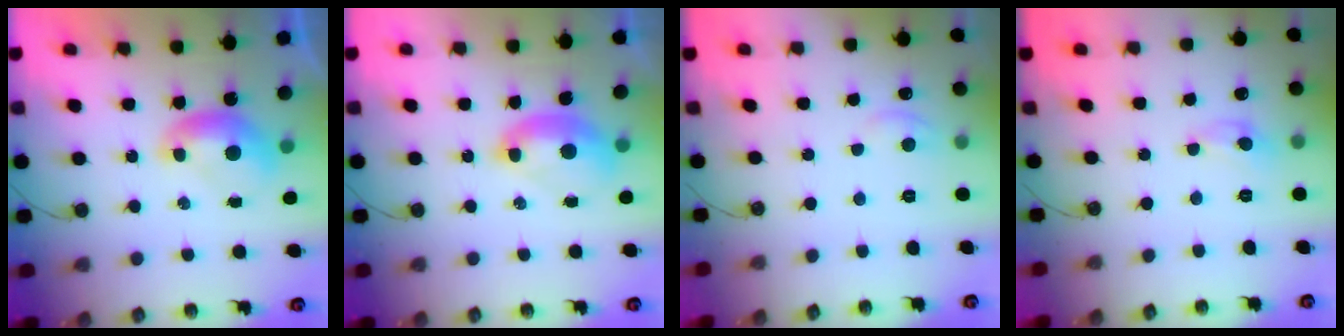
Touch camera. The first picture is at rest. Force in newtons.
{"total": 2.5, "press": 2.5, "slide": 0.6}
{"total": 1.4, "press": 1.3, "slide": 0.7}
{"total": 0.0}